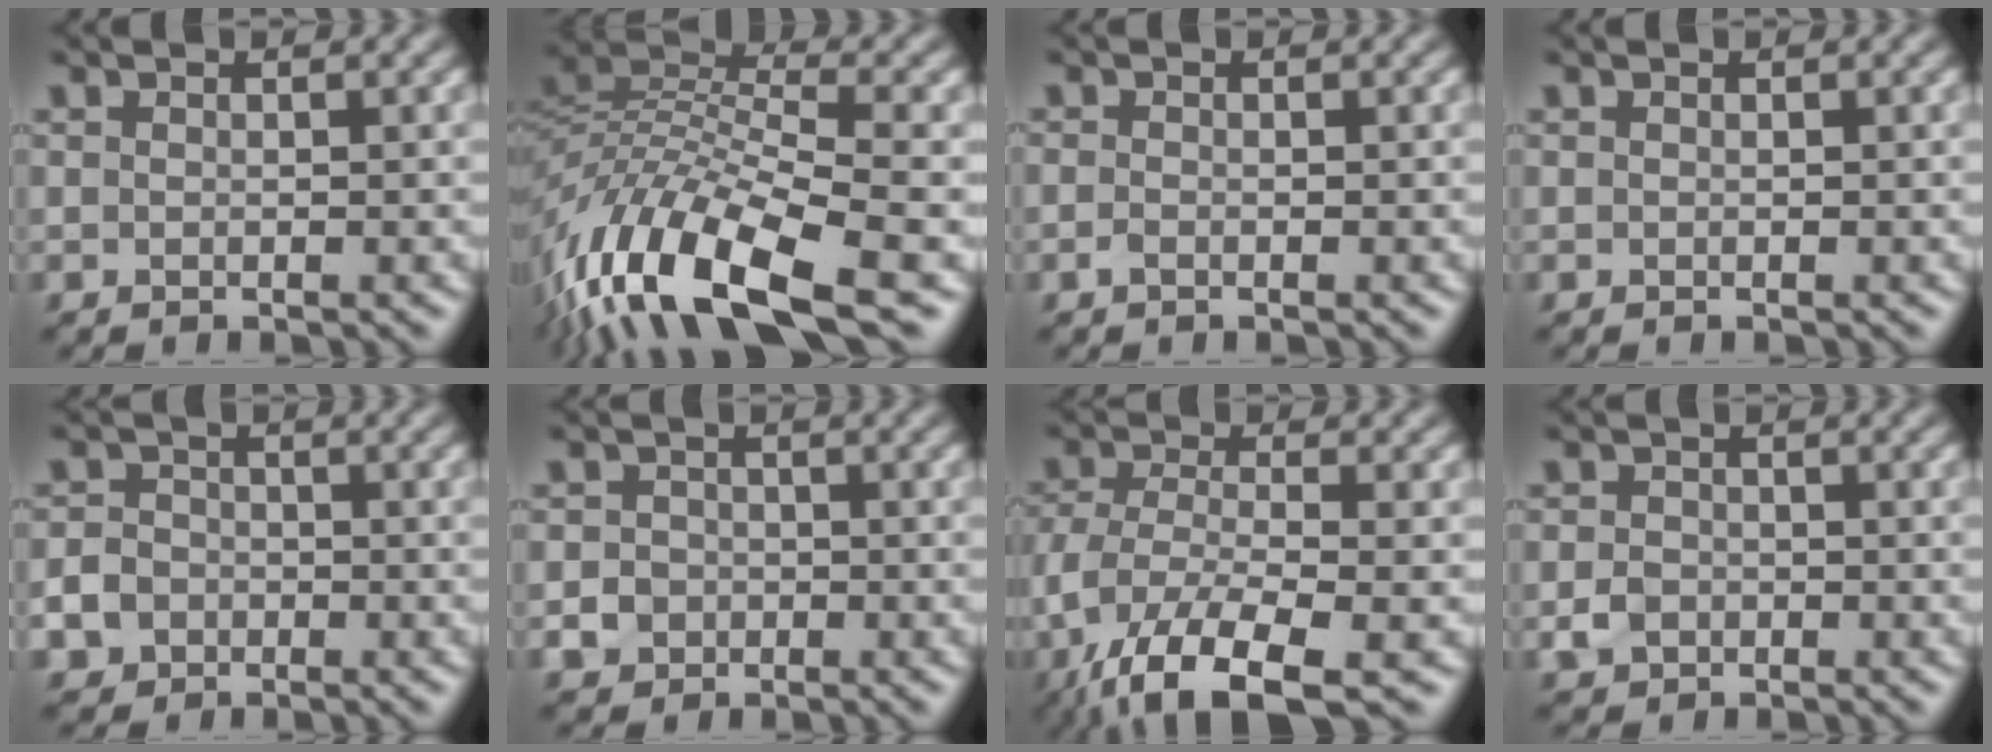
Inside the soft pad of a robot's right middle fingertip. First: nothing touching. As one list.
[{"total": 12.9, "force": [-6.8, 4.6, 9.9], "torque": [-0.192, 0.000, -0.133]}, {"total": 0.6, "force": [-0.3, 0.3, 0.4], "torque": [-0.011, -0.003, -0.008]}, {"total": 0.0}, {"total": 6.9, "force": [-3.6, 5.5, 2.1], "torque": [-0.049, -0.023, -0.081]}, {"total": 2.6, "force": [-0.9, 2.3, 0.7], "torque": [0.005, 0.000, -0.019]}, {"total": 8.6, "force": [-4.4, 3.1, 6.7], "torque": [-0.140, -0.020, -0.086]}, {"total": 1.8, "force": [-0.6, 1.5, 0.7], "torque": [-0.009, -0.002, -0.015]}]